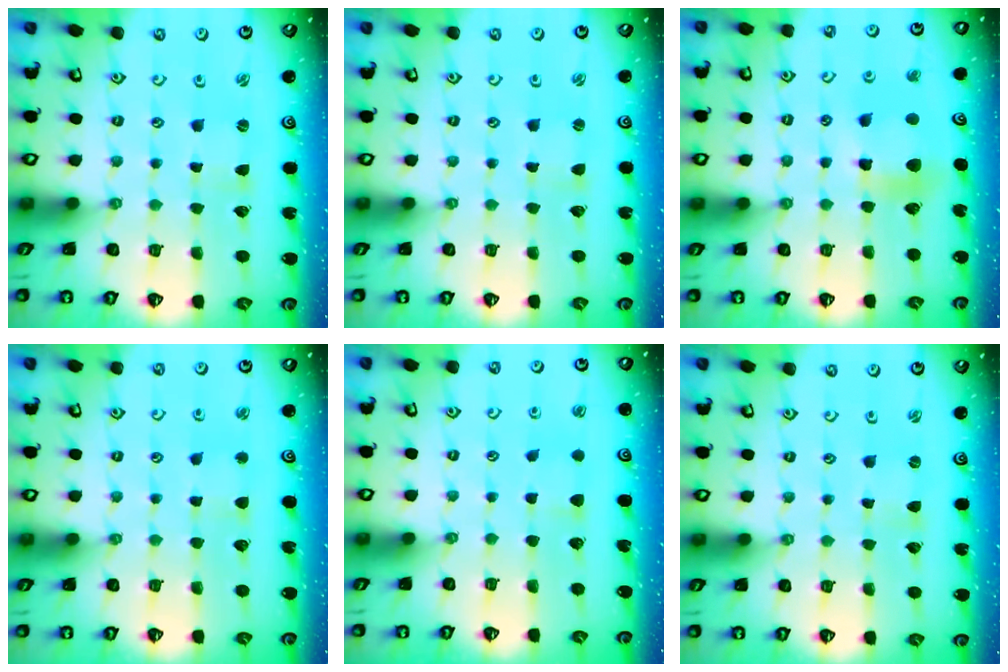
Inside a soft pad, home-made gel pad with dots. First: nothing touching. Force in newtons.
{"total": 1.0, "press": 1.0, "slide": 0.1}
{"total": 9.1, "press": 9.1, "slide": 1.0}
{"total": 3.1, "press": 3.1, "slide": 0.3}
{"total": 4.4, "press": 4.3, "slide": 0.8}
{"total": 0.0}